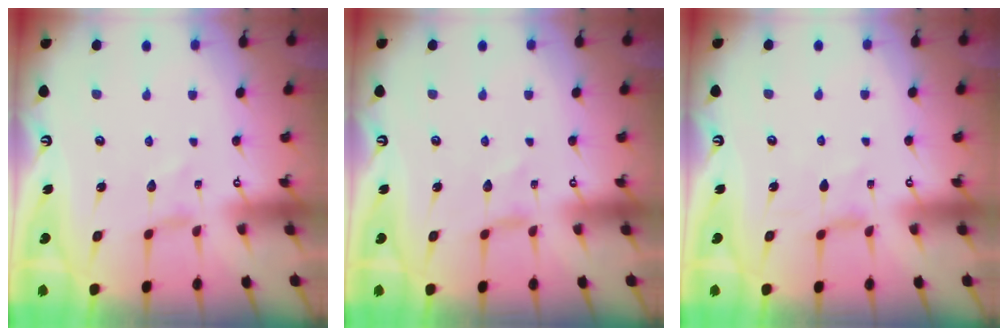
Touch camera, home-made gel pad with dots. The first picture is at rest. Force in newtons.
{"total": 0.0}
{"total": 1.6, "press": 1.5, "slide": 0.4}